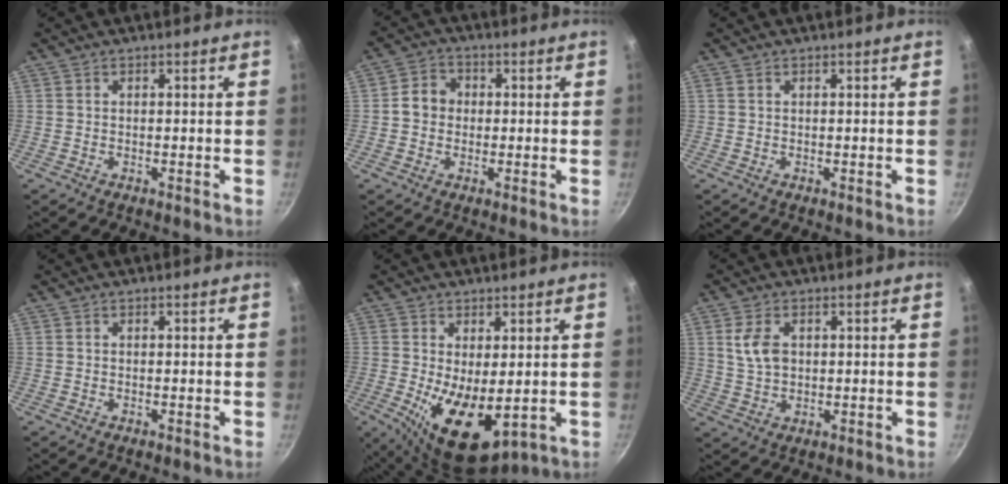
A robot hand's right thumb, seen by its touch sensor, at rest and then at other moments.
{"total": 4.8, "force": [-0.1, 4.2, 2.2], "torque": [-0.016, 0.012, -0.013]}
{"total": 0.0}
{"total": 0.0}
{"total": 10.8, "force": [-0.7, 5.2, 9.5], "torque": [-0.138, -0.024, 0.005]}
{"total": 5.8, "force": [1.4, 3.8, 4.1], "torque": [-0.073, -0.003, 0.027]}